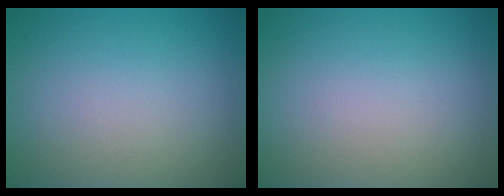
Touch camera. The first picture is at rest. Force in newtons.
{"total": 0.0}